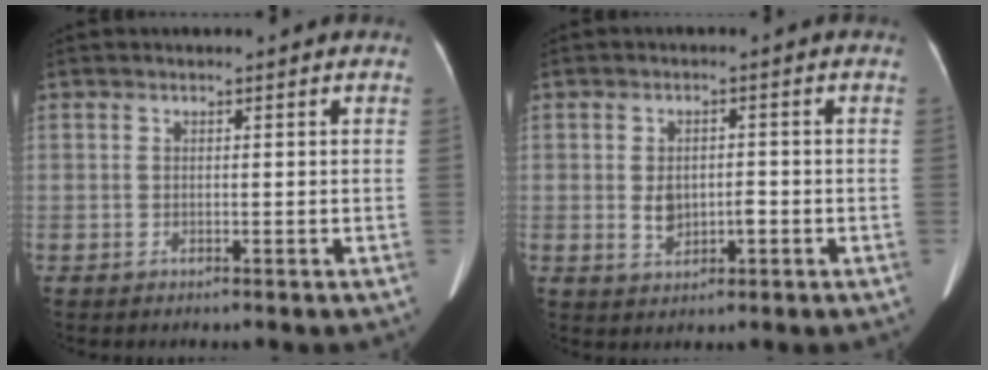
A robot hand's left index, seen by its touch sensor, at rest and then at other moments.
{"total": 3.8, "force": [-0.7, 2.3, 2.9], "torque": [-0.055, 0.005, -0.004]}